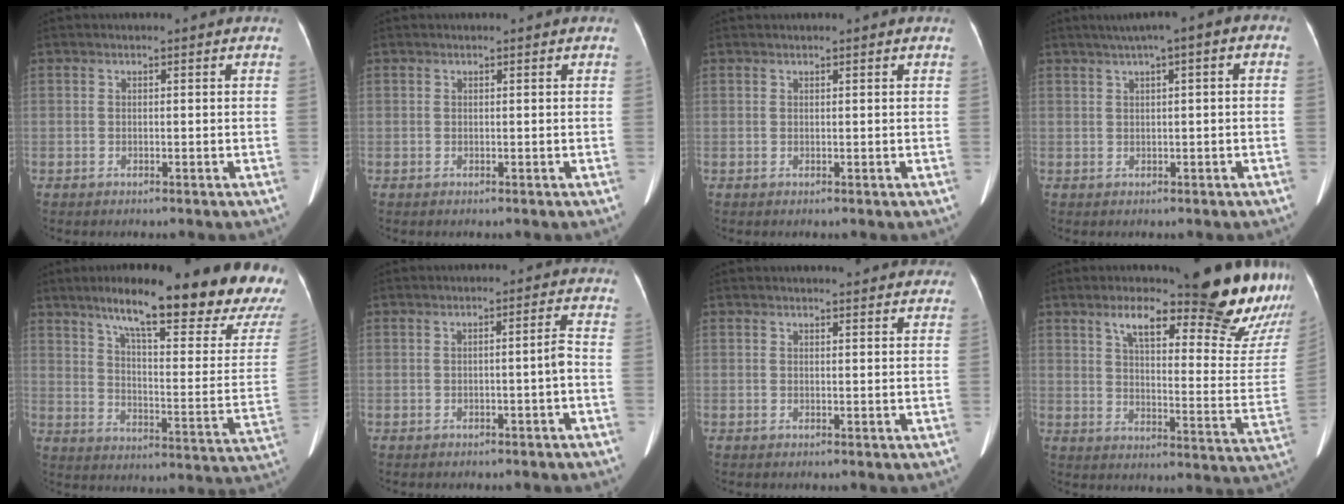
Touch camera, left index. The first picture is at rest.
{"total": 0.0}
{"total": 0.9, "force": [0.8, -0.1, 0.4], "torque": [-0.009, 0.014, 0.018]}
{"total": 5.1, "force": [2.0, 1.1, 4.5], "torque": [-0.067, 0.029, 0.023]}
{"total": 26.3, "force": [19.7, 3.3, 17.0], "torque": [-0.230, -0.031, 0.259]}
{"total": 2.1, "force": [-0.7, -0.3, 1.9], "torque": [-0.026, 0.004, -0.012]}
{"total": 8.0, "force": [7.4, 1.6, 2.7], "torque": [-0.022, 0.005, 0.071]}
{"total": 23.4, "force": [18.4, 3.5, 14.1], "torque": [-0.184, -0.053, 0.232]}